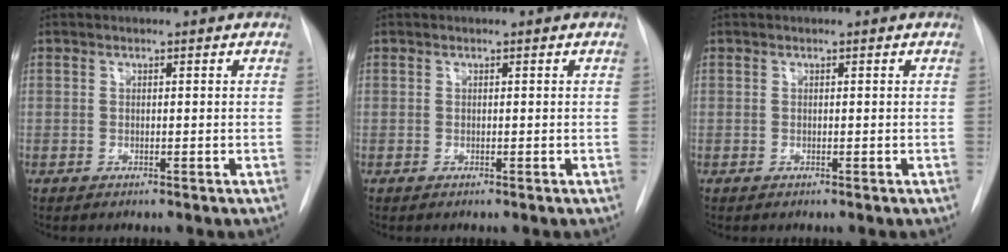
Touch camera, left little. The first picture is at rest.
{"total": 0.0}
{"total": 0.0}